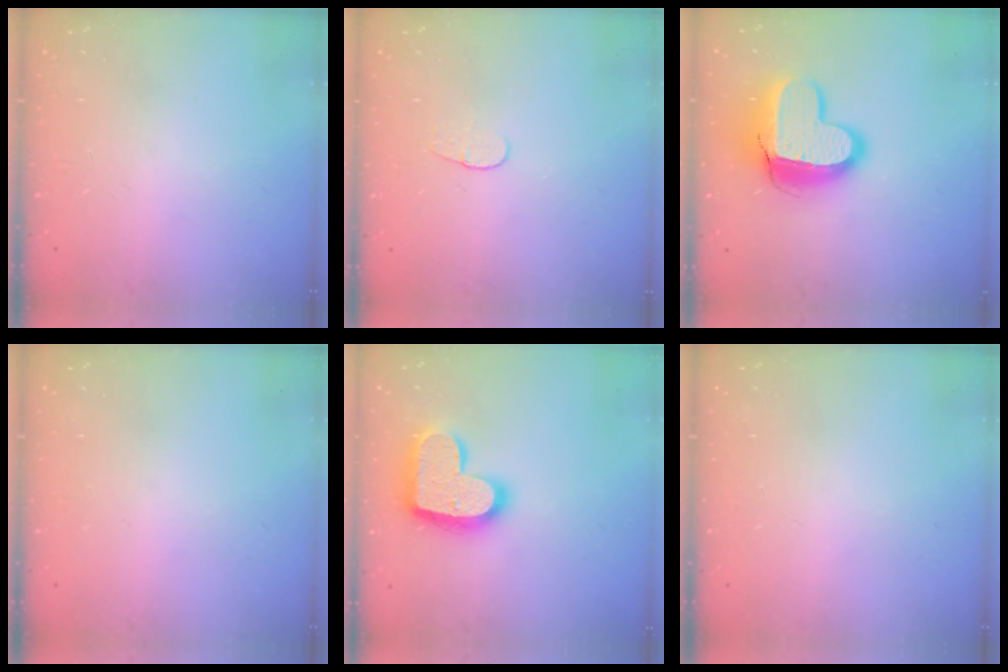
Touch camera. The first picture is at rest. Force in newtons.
{"total": 3.6, "press": 3.6, "slide": 0.4}
{"total": 14.6, "press": 14.5, "slide": 1.1}
{"total": 0.0}
{"total": 17.6, "press": 17.5, "slide": 1.0}
{"total": 0.0}